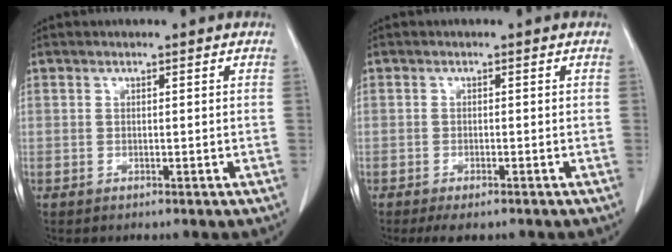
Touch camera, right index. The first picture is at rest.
{"total": 2.9, "force": [-2.2, 0.9, 1.7], "torque": [-0.027, -0.006, -0.030]}